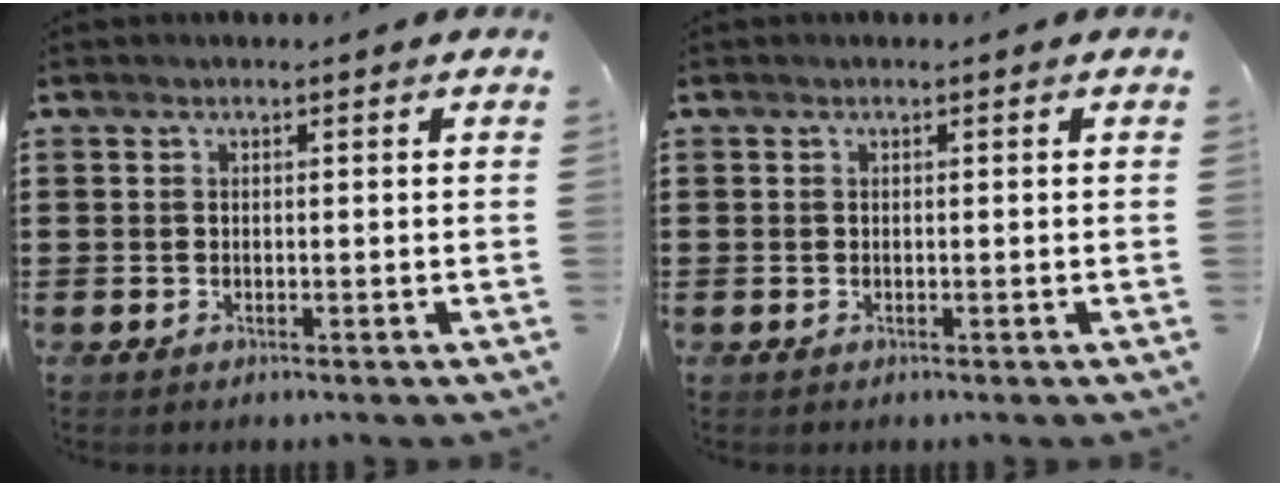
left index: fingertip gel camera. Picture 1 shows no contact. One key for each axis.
{"total": 0.0}